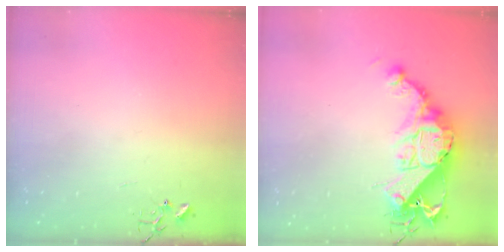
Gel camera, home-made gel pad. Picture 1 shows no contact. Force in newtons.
{"total": 15.2, "press": 15.1, "slide": 1.2}